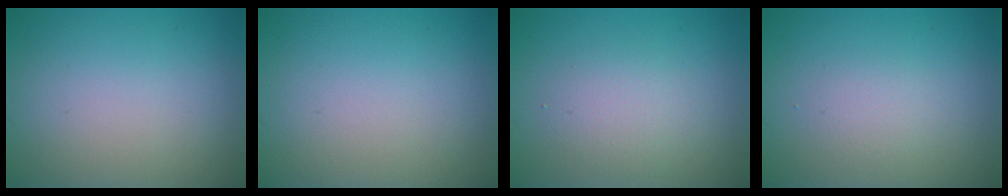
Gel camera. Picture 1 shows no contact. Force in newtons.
{"total": 0.0}
{"total": 2.4, "press": 2.4, "slide": 0.0}
{"total": 1.5, "press": 1.5, "slide": 0.1}